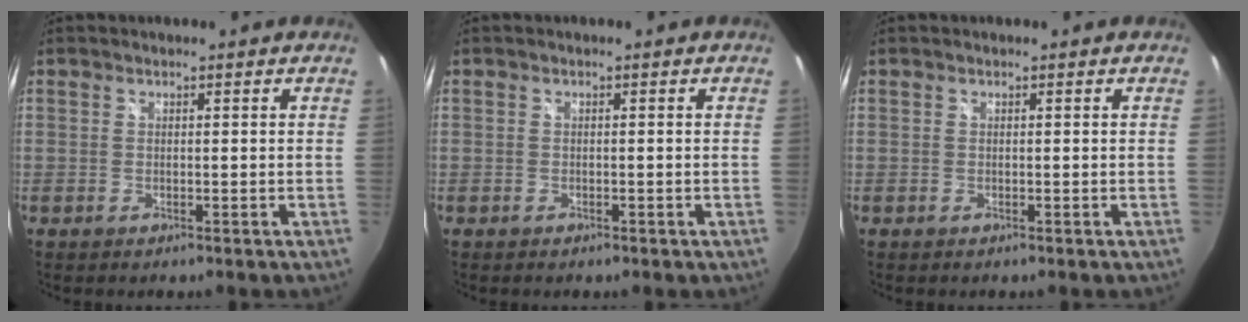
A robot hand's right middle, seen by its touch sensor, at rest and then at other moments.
{"total": 1.2, "force": [-0.8, 0.7, 0.4], "torque": [-0.008, -0.003, -0.011]}
{"total": 0.0}